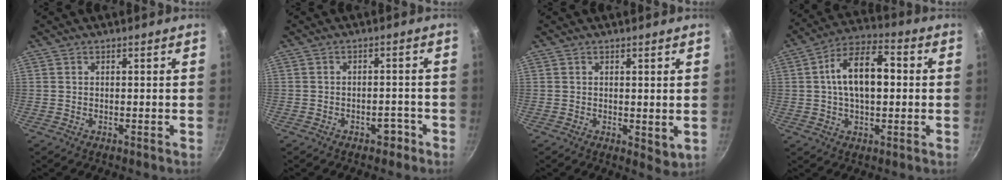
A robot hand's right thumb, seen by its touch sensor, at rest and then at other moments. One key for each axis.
{"total": 2.8, "fx": -1.8, "fy": 1.7, "fz": 1.2, "tx": -0.003, "ty": 0.019, "tz": -0.021}
{"total": 2.9, "fx": 0.2, "fy": 1.3, "fz": 2.6, "tx": -0.035, "ty": -0.012, "tz": 0.007}
{"total": 13.2, "fx": 1.3, "fy": 6.9, "fz": 11.2, "tx": -0.186, "ty": 0.026, "tz": 0.015}